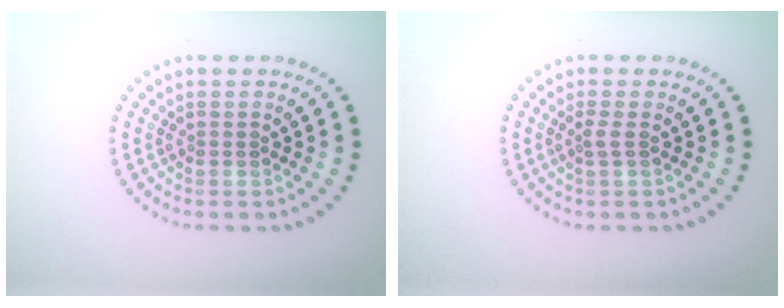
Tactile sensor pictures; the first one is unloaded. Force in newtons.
{"total": 0.9, "press": 0.6, "slide": 0.7}